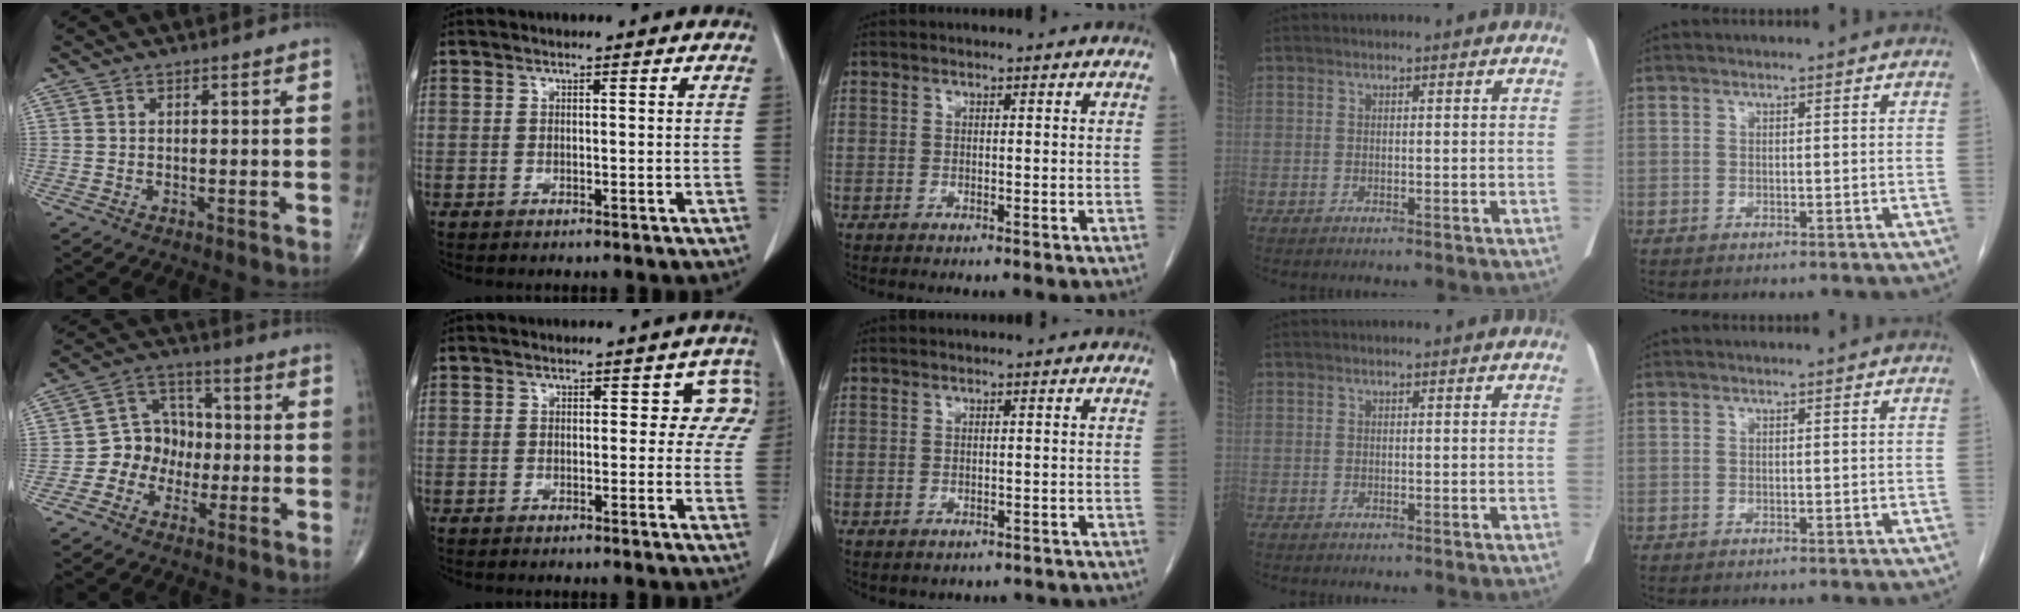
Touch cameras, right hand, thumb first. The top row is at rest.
{"thumb": {"total": 8.6, "force": [-2.0, 7.5, 3.8], "torque": [-0.021, 0.036, -0.049]}, "index": {"total": 4.0, "force": [1.1, 2.8, 2.6], "torque": [0.005, 0.016, 0.000]}, "middle": {"total": 4.5, "force": [-3.8, 2.3, 1.0], "torque": [-0.008, 0.014, -0.038]}}